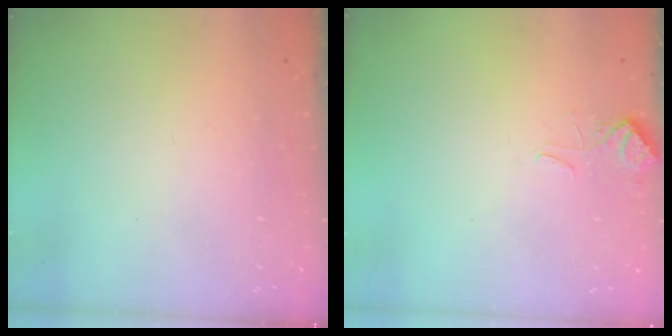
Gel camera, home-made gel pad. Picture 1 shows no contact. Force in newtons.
{"total": 3.2, "press": 3.1, "slide": 0.7}